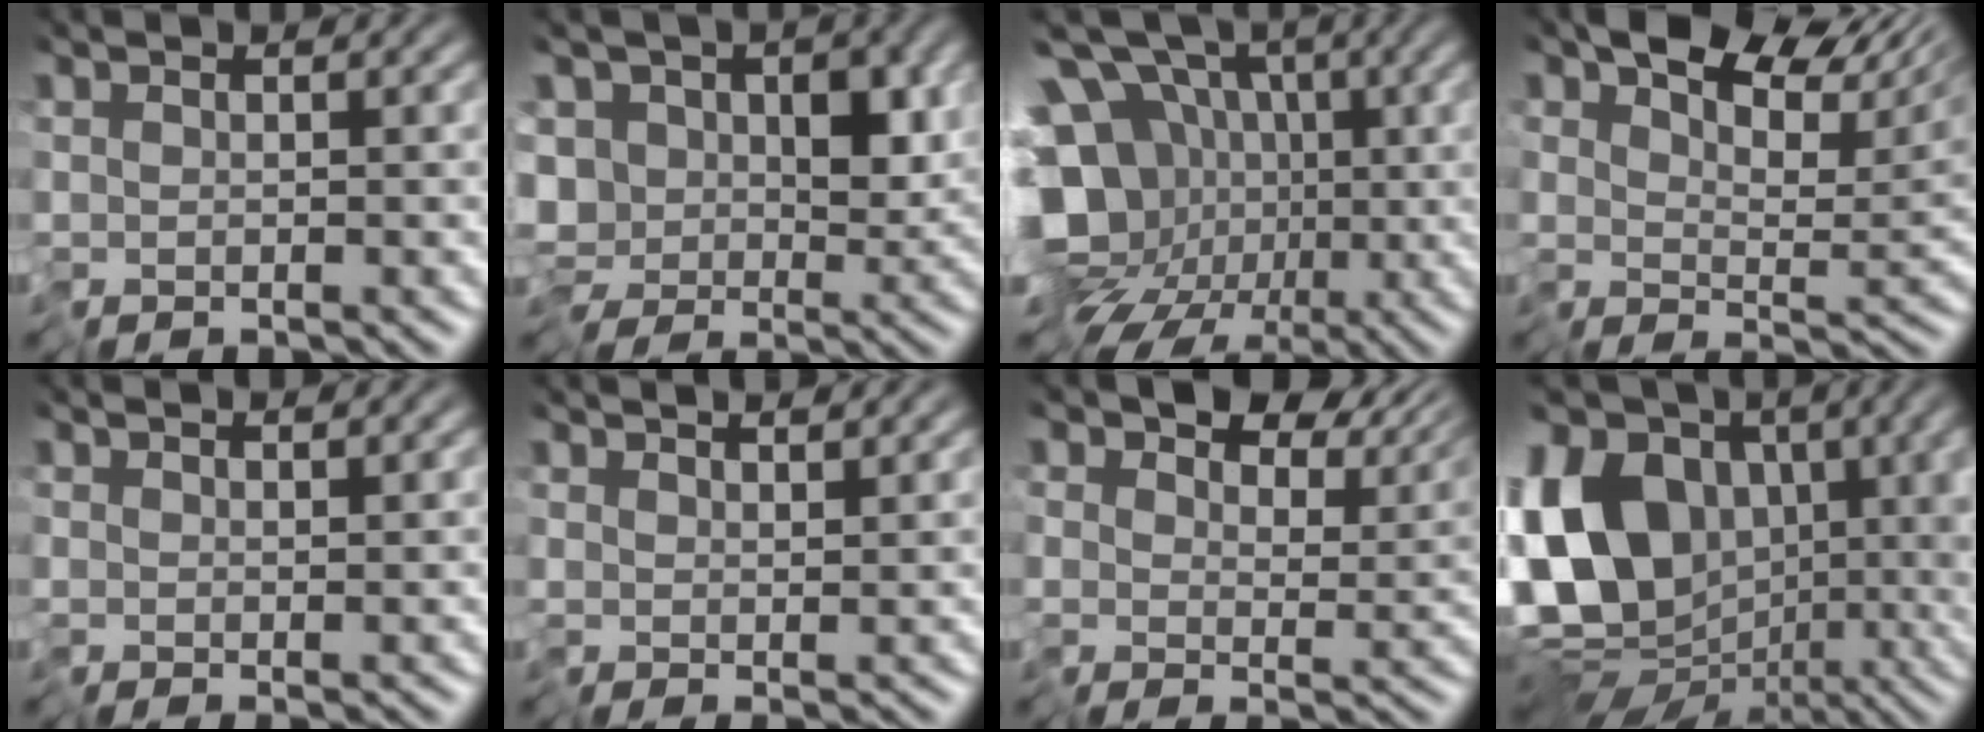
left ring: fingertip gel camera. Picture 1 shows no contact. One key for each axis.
{"total": 8.0, "fx": -0.1, "fy": 5.8, "fz": 5.5, "tx": -0.079, "ty": 0.002, "tz": -0.007}
{"total": 15.5, "fx": -1.1, "fy": 13.0, "fz": 8.4, "tx": -0.160, "ty": -0.007, "tz": -0.038}
{"total": 9.3, "fx": 7.2, "fy": 3.3, "fz": 5.0, "tx": -0.075, "ty": 0.015, "tz": 0.122}
{"total": 1.0, "fx": 0.8, "fy": -0.6, "fz": -0.1, "tx": 0.001, "ty": 0.009, "tz": 0.018}
{"total": 2.1, "fx": 2.0, "fy": -0.6, "fz": 0.3, "tx": -0.009, "ty": 0.014, "tz": 0.036}
{"total": 7.0, "fx": 5.3, "fy": 3.5, "fz": 3.0, "tx": -0.048, "ty": 0.002, "tz": 0.094}
{"total": 15.5, "fx": 1.3, "fy": 11.3, "fz": 10.5, "tx": -0.199, "ty": 0.011, "tz": 0.021}